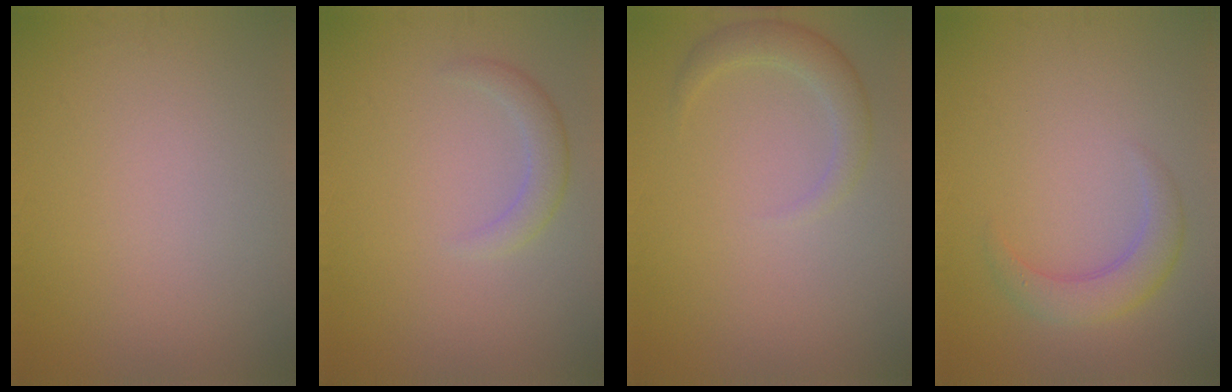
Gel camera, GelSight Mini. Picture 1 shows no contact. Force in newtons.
{"total": 2.0, "press": 2.0, "slide": 0.1}
{"total": 2.3, "press": 2.3, "slide": 0.2}
{"total": 3.0, "press": 3.0, "slide": 0.1}